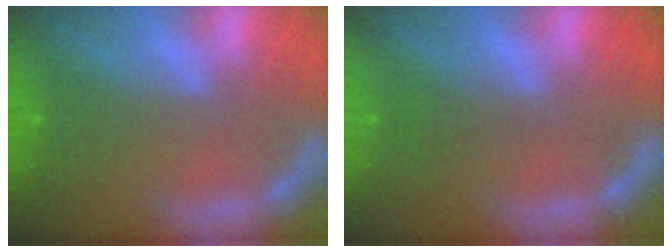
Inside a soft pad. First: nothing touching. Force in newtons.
{"total": 1.0}